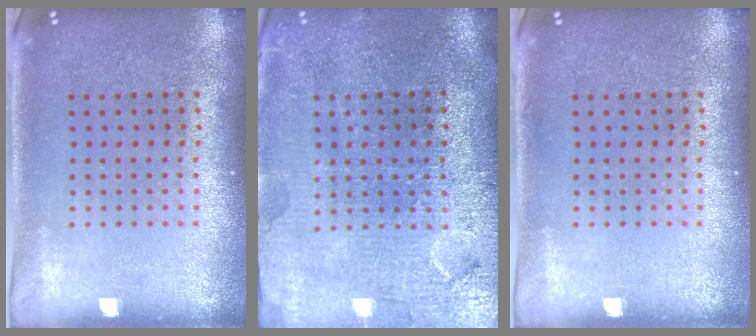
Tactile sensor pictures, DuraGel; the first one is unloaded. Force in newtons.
{"total": 3.8, "press": 3.5, "slide": 1.5}
{"total": 0.0}